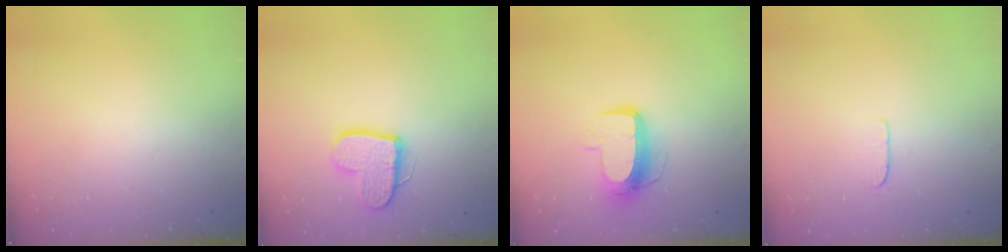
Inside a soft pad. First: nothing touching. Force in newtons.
{"total": 13.7, "press": 13.6, "slide": 1.1}
{"total": 10.2, "press": 10.2, "slide": 0.6}
{"total": 3.6, "press": 3.6, "slide": 0.2}